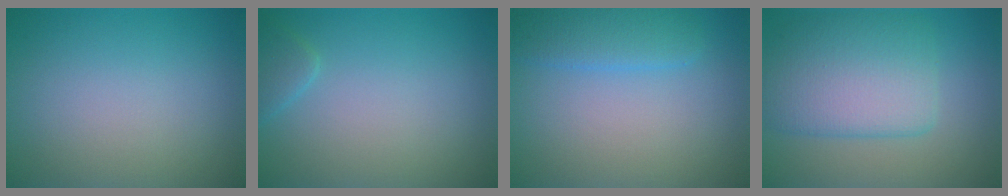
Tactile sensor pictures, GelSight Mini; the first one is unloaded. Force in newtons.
{"total": 1.4, "press": 1.4, "slide": 0.1}
{"total": 2.8, "press": 2.8, "slide": 0.1}
{"total": 6.3, "press": 6.3, "slide": 0.1}